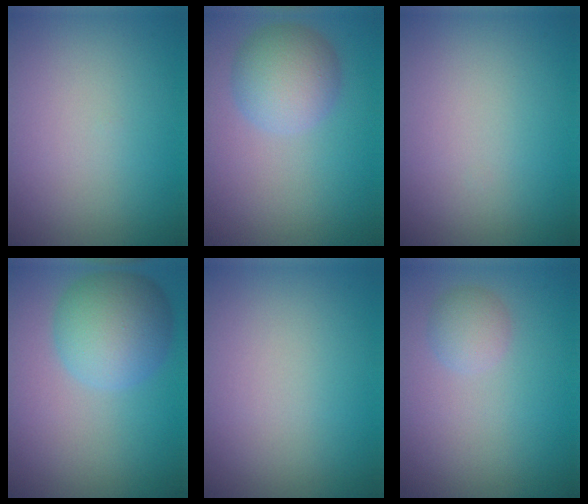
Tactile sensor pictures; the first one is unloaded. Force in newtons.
{"total": 4.6, "press": 4.6, "slide": 0.2}
{"total": 0.0}
{"total": 6.1, "press": 6.1, "slide": 0.1}
{"total": 0.0}
{"total": 1.8, "press": 1.8, "slide": 0.0}